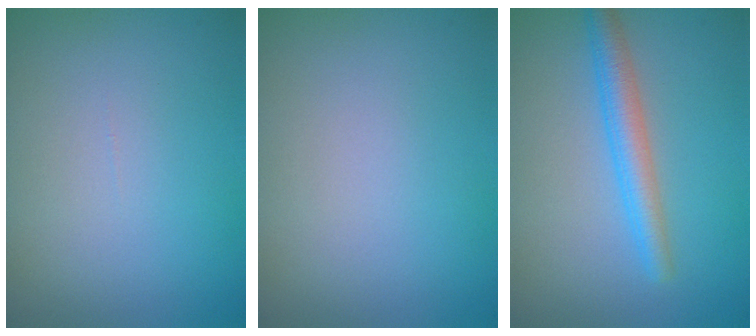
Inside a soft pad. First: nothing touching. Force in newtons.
{"total": 0.0}
{"total": 3.0, "press": 3.0, "slide": 0.1}